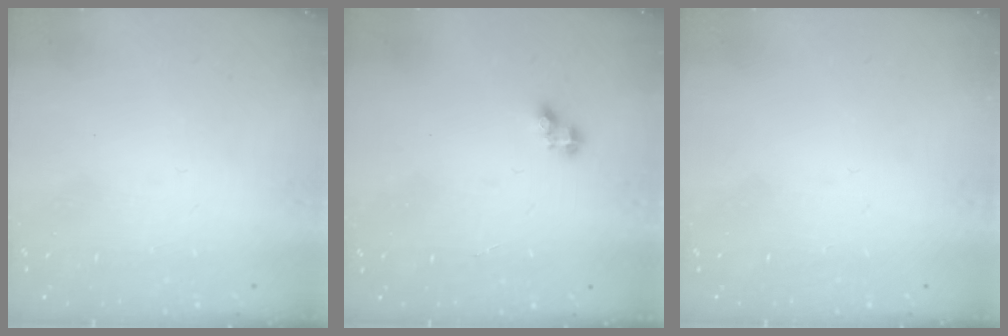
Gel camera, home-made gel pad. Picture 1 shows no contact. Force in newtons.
{"total": 2.1, "press": 2.1, "slide": 0.3}
{"total": 0.0}